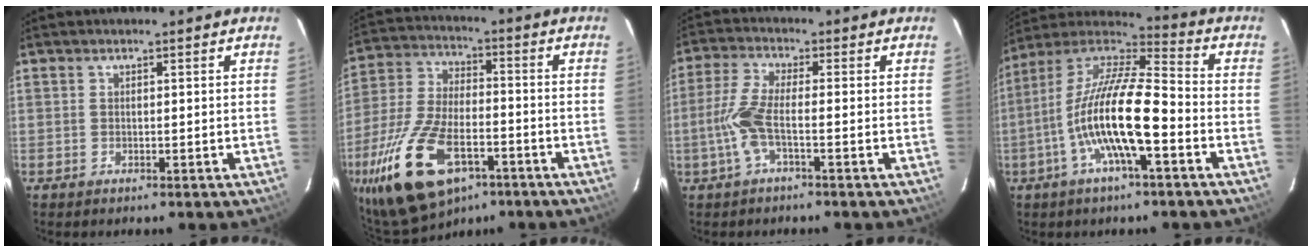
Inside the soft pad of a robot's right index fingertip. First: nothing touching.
{"total": 19.9, "force": [-10.4, 9.5, 14.1], "torque": [-0.307, -0.029, -0.184]}
{"total": 6.5, "force": [-2.0, 1.0, 6.1], "torque": [-0.142, 0.003, -0.040]}
{"total": 16.4, "force": [-5.4, 3.4, 15.1], "torque": [-0.286, -0.007, -0.109]}